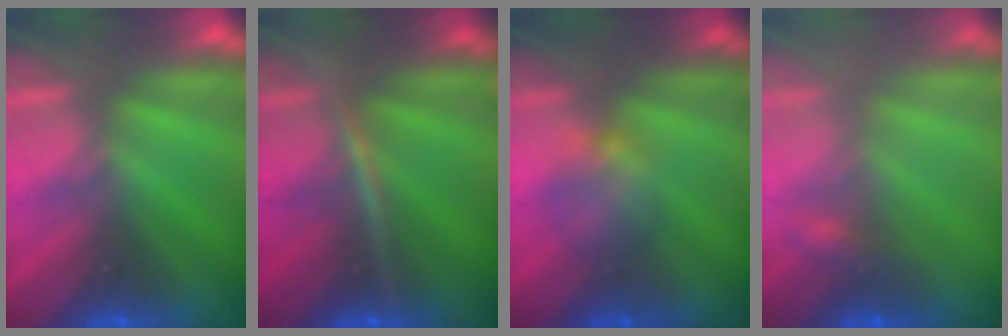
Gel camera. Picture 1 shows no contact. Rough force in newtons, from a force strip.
{"total": 3.2}
{"total": 2.2}
{"total": 2.2}